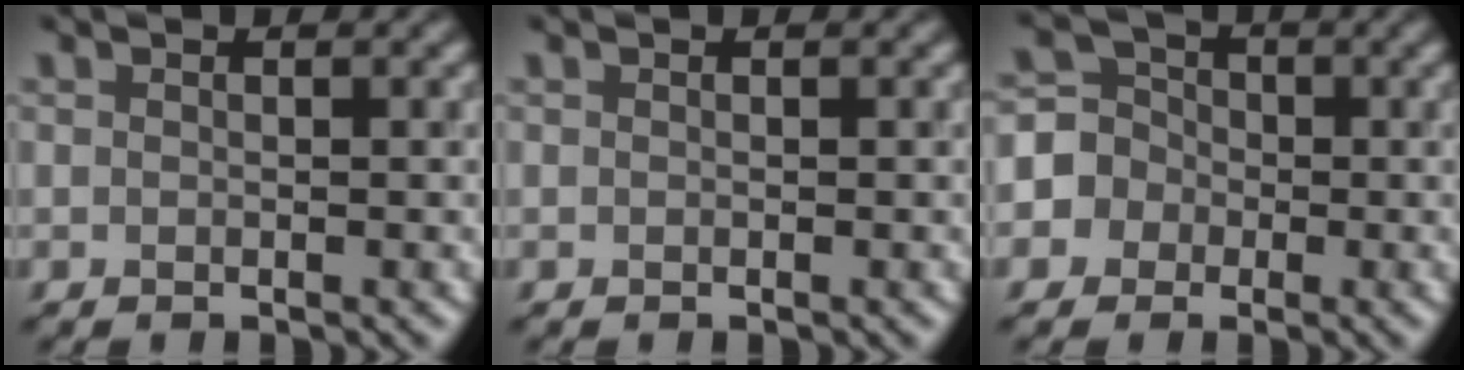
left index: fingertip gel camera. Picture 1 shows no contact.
{"total": 0.0}
{"total": 4.8, "force": [-1.5, 4.6, 0.2], "torque": [0.008, 0.017, -0.052]}